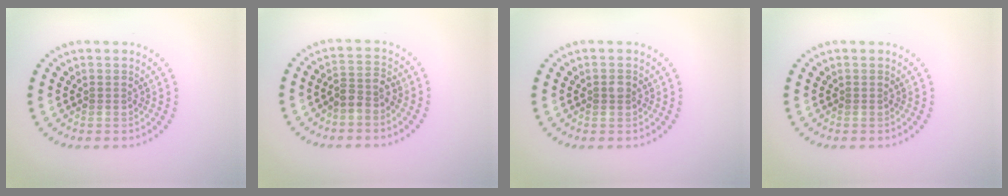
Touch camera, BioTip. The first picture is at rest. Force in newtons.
{"total": 2.2, "press": 1.9, "slide": 1.1}
{"total": 0.9, "press": 0.9, "slide": 0.1}
{"total": 0.0}